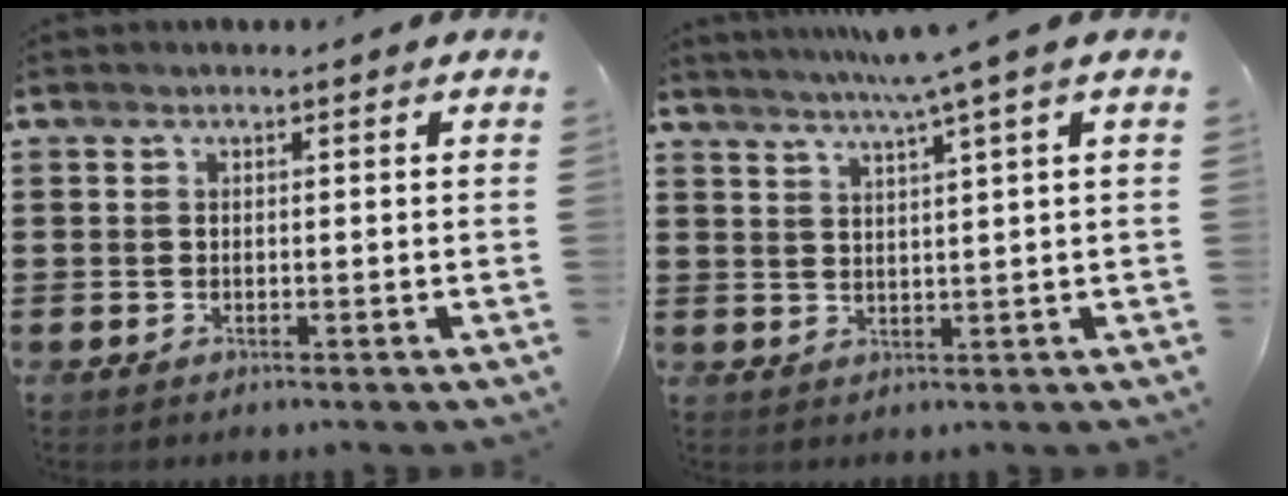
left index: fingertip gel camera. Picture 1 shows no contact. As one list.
[{"total": 5.1, "force": [3.5, -1.2, 3.6], "torque": [-0.076, -0.011, 0.057]}]